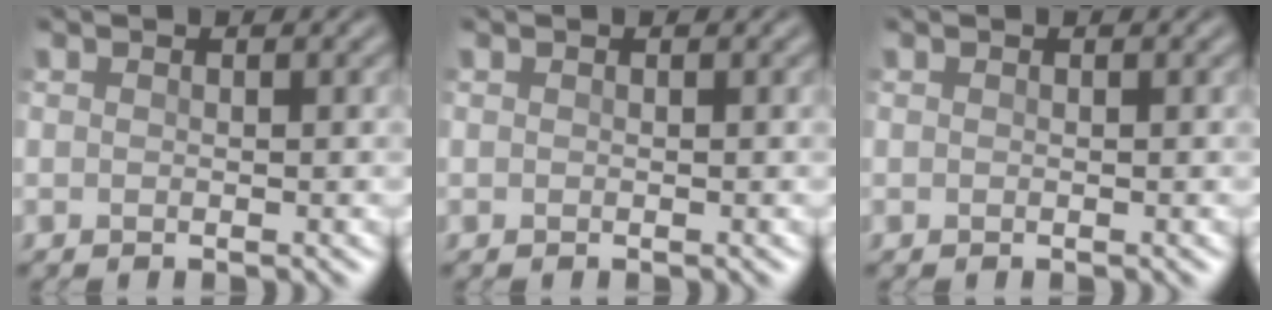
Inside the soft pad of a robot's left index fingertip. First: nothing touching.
{"total": 0.0}
{"total": 0.0}